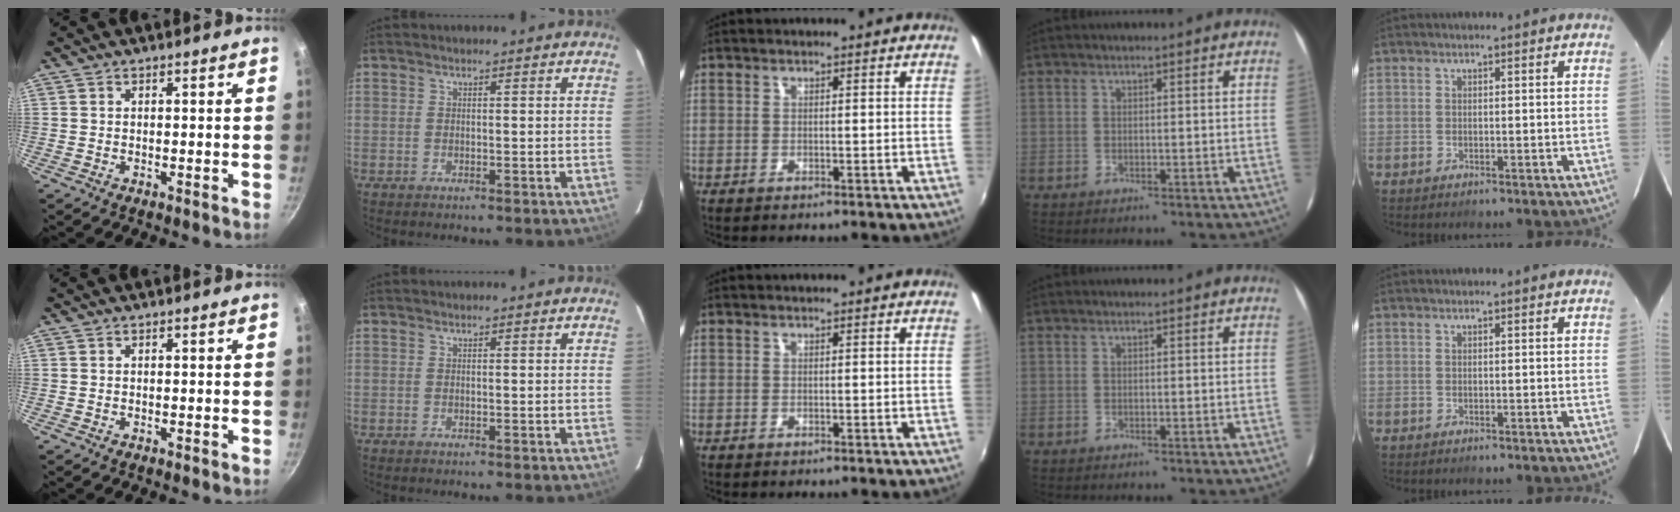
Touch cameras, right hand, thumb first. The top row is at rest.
{}